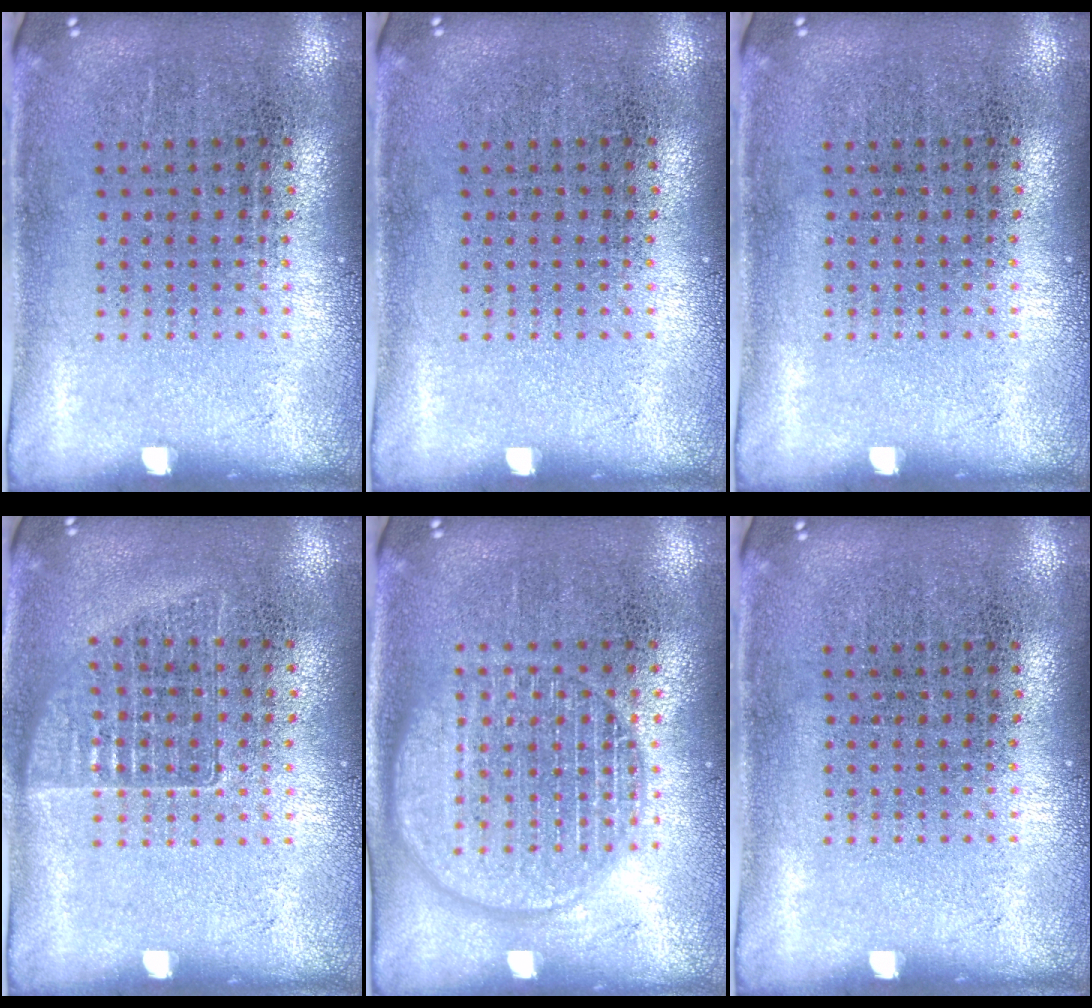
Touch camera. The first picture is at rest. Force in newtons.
{"total": 0.0}
{"total": 0.0}
{"total": 1.0, "press": 0.9, "slide": 0.3}
{"total": 2.1, "press": 2.1, "slide": 0.3}
{"total": 0.0}